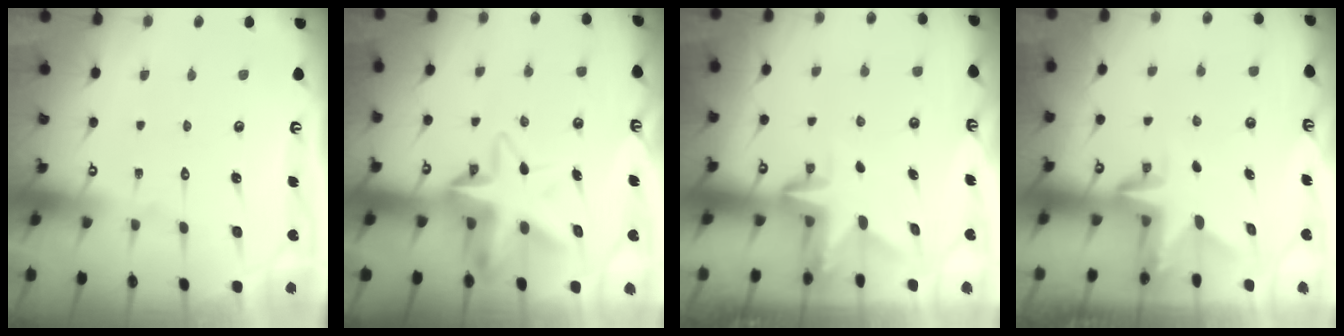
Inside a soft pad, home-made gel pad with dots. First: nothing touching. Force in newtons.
{"total": 10.4, "press": 10.3, "slide": 2.0}
{"total": 3.0, "press": 3.0, "slide": 0.3}
{"total": 2.9, "press": 2.9, "slide": 0.3}